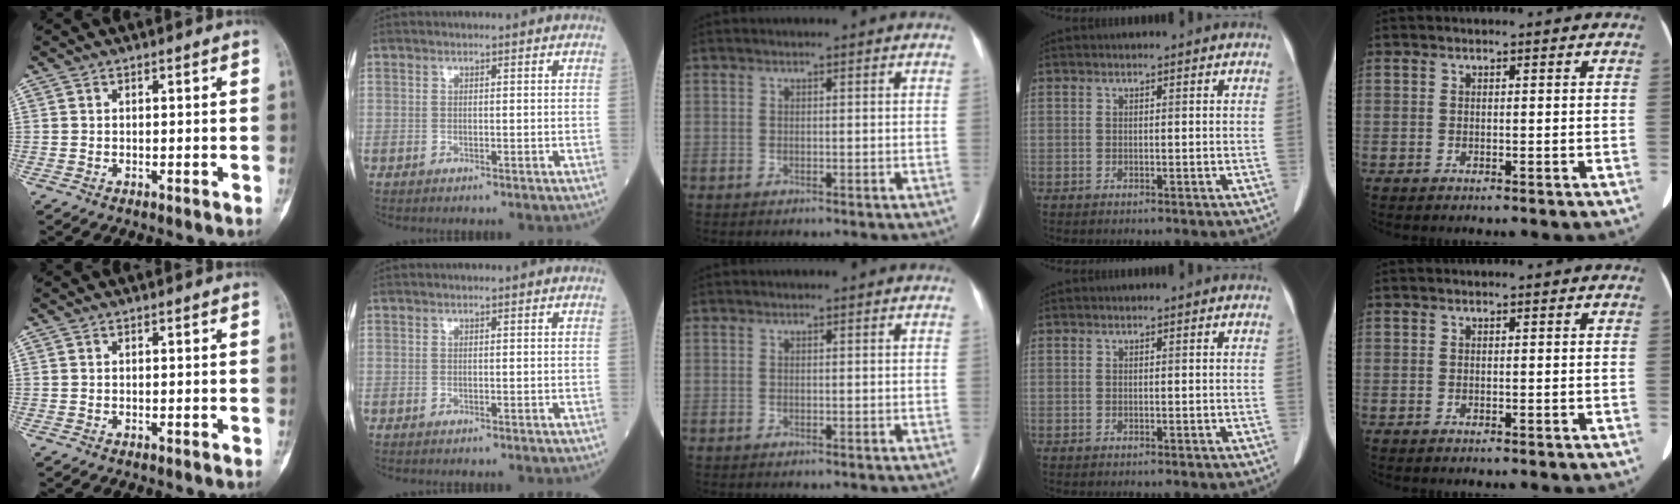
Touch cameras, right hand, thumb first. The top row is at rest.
{}